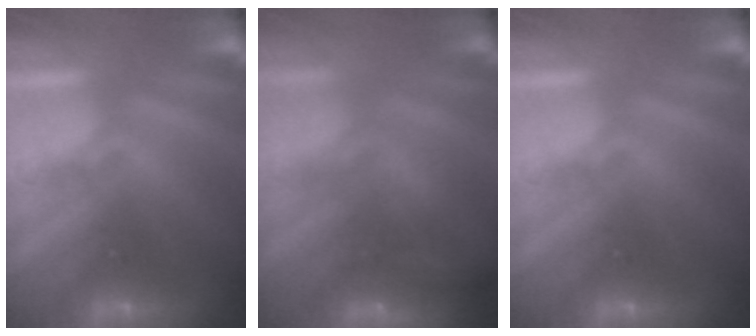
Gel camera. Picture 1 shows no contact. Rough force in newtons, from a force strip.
{"total": 9.3}
{"total": 0.0}